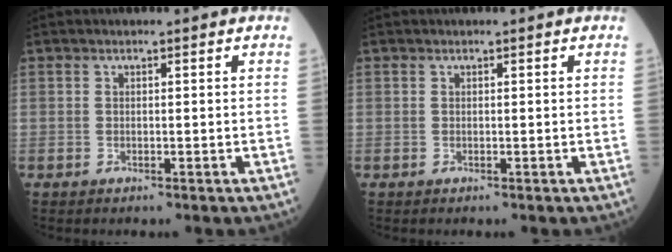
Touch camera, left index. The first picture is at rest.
{"total": 0.0}